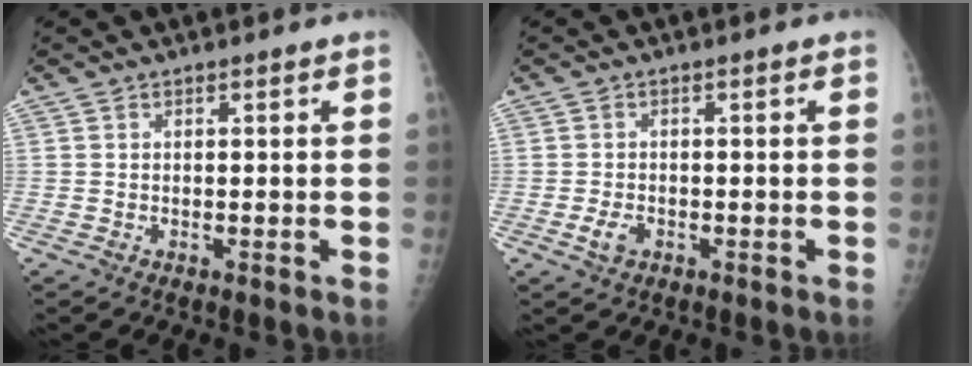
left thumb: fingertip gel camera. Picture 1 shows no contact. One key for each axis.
{"total": 2.6, "fx": -1.1, "fy": 1.7, "fz": 1.7, "tx": -0.032, "ty": 0.004, "tz": -0.018}